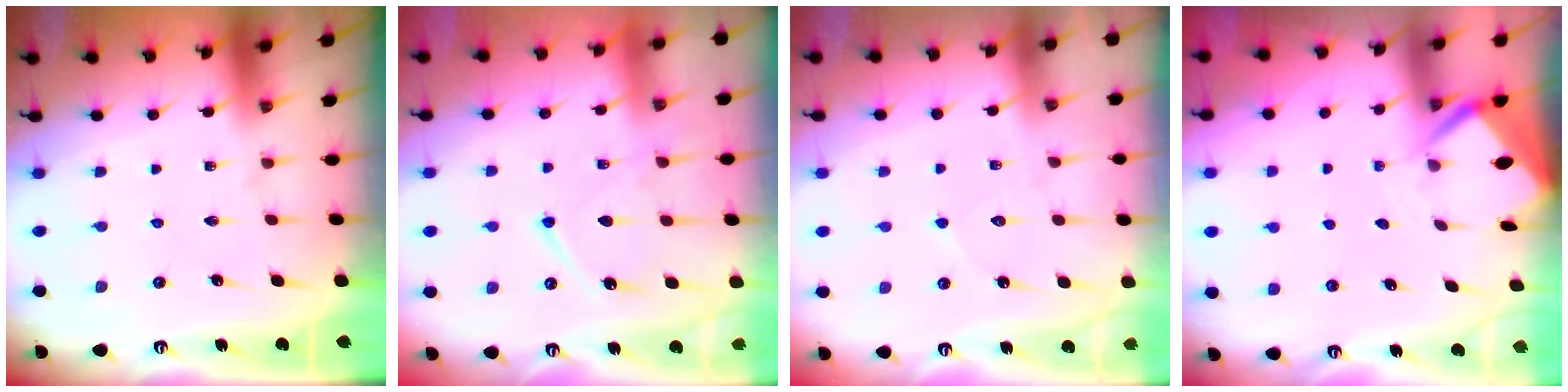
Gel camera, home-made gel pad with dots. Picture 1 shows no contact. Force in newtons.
{"total": 11.5, "press": 11.4, "slide": 1.0}
{"total": 5.6, "press": 5.6, "slide": 0.6}
{"total": 3.4, "press": 3.4, "slide": 0.3}